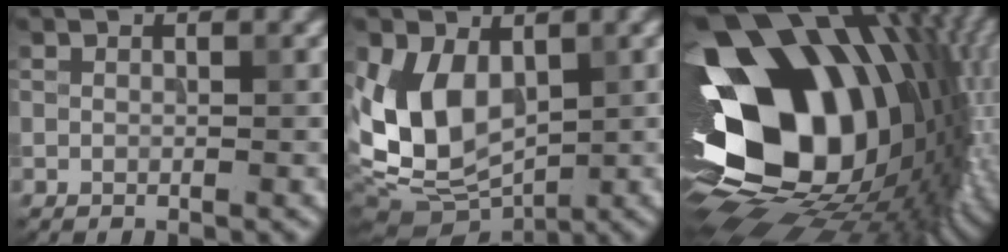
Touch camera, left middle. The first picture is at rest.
{"total": 8.1, "force": [0.8, 5.4, 6.0], "torque": [-0.124, -0.014, 0.013]}
{"total": 19.2, "force": [0.8, 12.8, 14.3], "torque": [-0.239, -0.009, 0.021]}